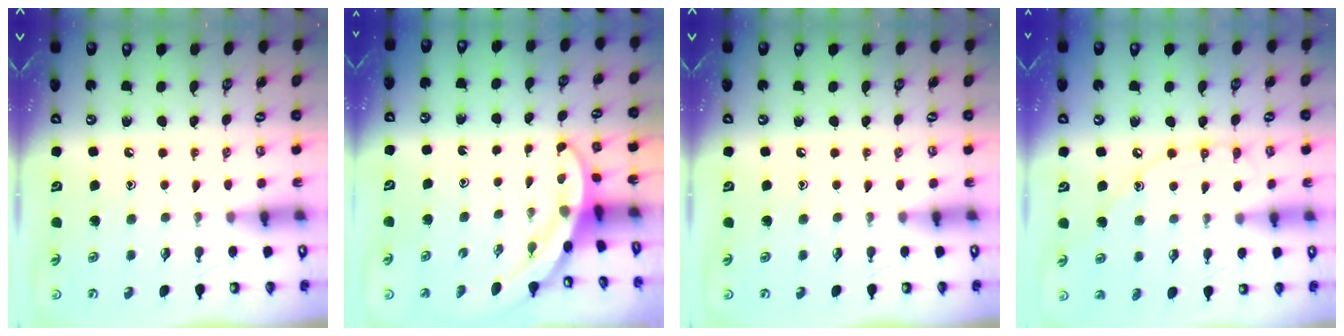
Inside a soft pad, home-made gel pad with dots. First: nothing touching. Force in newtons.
{"total": 3.1, "press": 3.1, "slide": 0.1}
{"total": 0.0}
{"total": 8.6, "press": 8.6, "slide": 0.7}